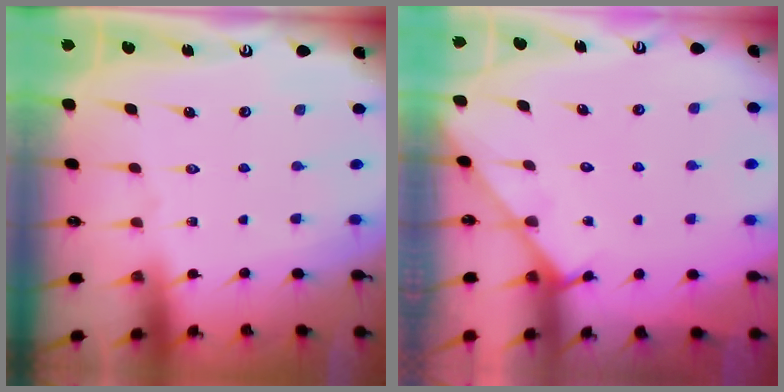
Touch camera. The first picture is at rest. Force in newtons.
{"total": 2.7, "press": 2.7, "slide": 0.2}